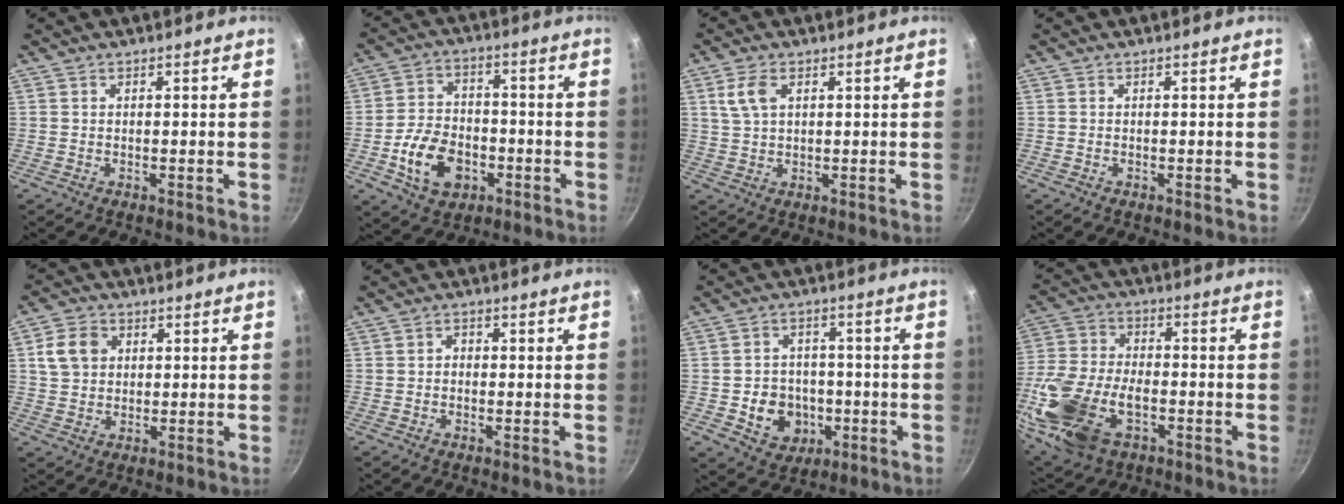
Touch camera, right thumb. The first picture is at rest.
{"total": 12.0, "force": [-4.1, 8.4, 7.5], "torque": [-0.112, 0.027, -0.071]}
{"total": 4.9, "force": [1.8, 2.8, 3.6], "torque": [-0.069, 0.002, 0.034]}
{"total": 0.0}
{"total": 6.8, "force": [1.8, 5.6, 3.6], "torque": [-0.048, 0.006, 0.029]}
{"total": 1.5, "force": [-0.2, 1.3, 0.8], "torque": [-0.011, 0.008, -0.007]}
{"total": 9.8, "force": [-2.6, 8.3, 4.5], "torque": [-0.037, 0.024, -0.032]}
{"total": 19.4, "force": [-6.4, 11.5, 14.3], "torque": [-0.303, 0.017, -0.121]}